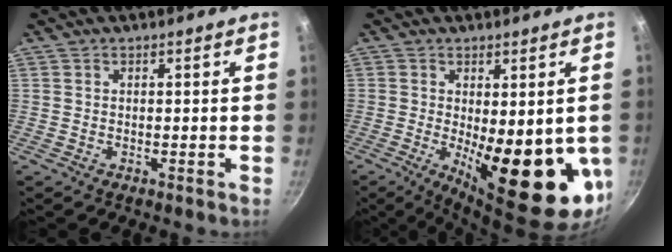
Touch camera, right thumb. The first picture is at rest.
{"total": 17.3, "force": [-2.3, 6.0, 16.0], "torque": [-0.203, -0.031, -0.016]}